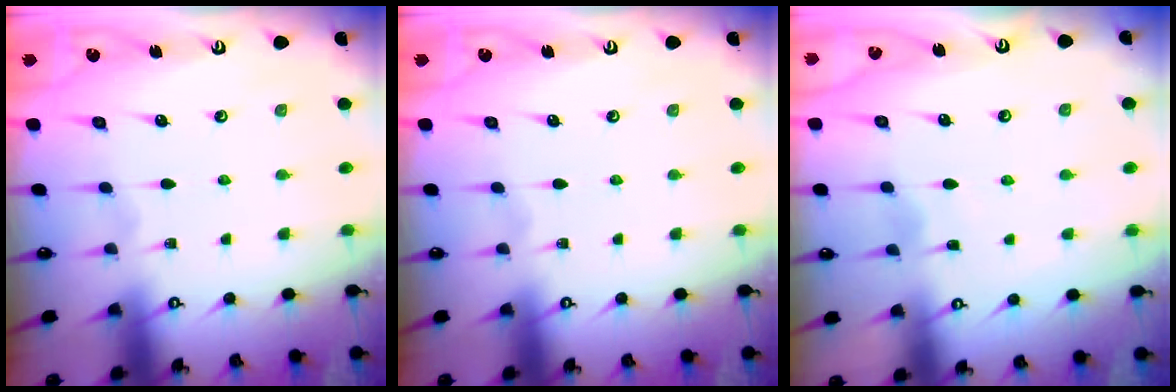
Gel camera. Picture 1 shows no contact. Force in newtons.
{"total": 0.0}
{"total": 4.3, "press": 4.3, "slide": 0.5}